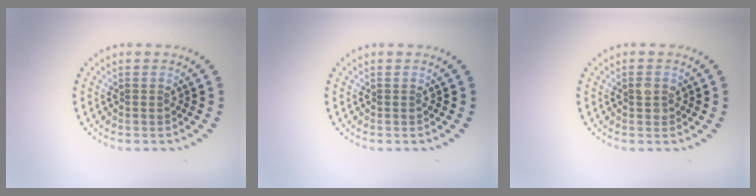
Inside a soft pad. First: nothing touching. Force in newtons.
{"total": 0.0}
{"total": 1.2, "press": 1.2, "slide": 0.2}